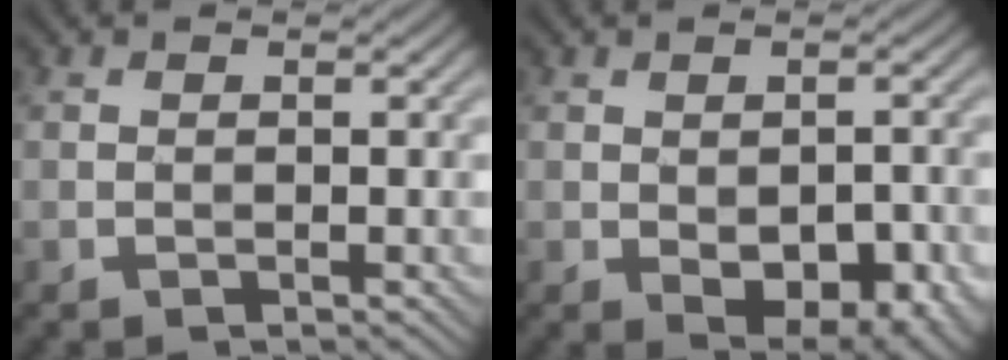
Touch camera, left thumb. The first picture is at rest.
{"total": 7.2, "force": [-2.5, 3.8, 5.5], "torque": [-0.085, -0.022, -0.019]}